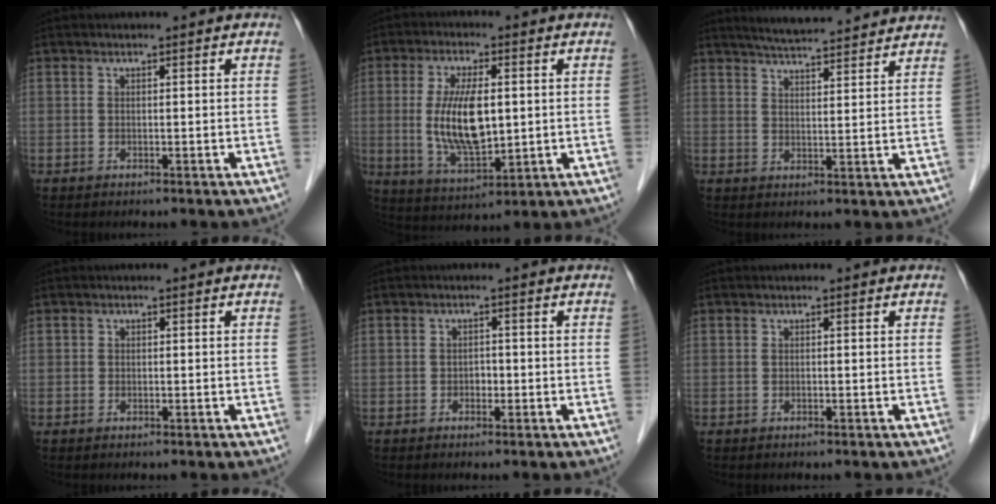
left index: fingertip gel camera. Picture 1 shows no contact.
{"total": 10.2, "force": [0.3, 3.6, 9.5], "torque": [-0.197, -0.006, 0.012]}
{"total": 12.1, "force": [11.2, 1.2, 4.6], "torque": [-0.073, 0.017, 0.152]}
{"total": 0.6, "force": [-0.3, 0.5, 0.0], "torque": [0.002, 0.001, -0.006]}
{"total": 1.4, "force": [-0.7, 1.0, 0.7], "torque": [-0.009, 0.001, -0.011]}
{"total": 0.0}